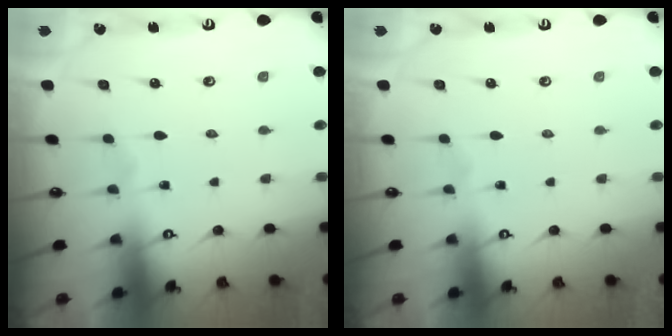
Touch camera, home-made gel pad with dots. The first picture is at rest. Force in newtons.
{"total": 0.0}